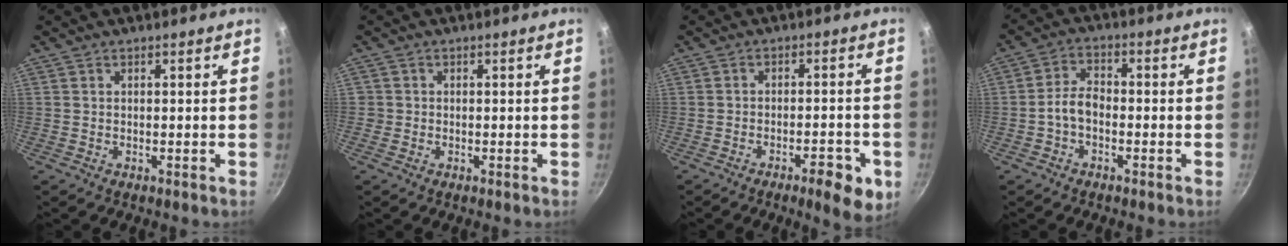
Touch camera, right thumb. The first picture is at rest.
{"total": 1.2, "force": [-0.2, 1.2, 0.0], "torque": [0.006, 0.006, -0.004]}
{"total": 7.6, "force": [-3.7, 2.2, 6.2], "torque": [-0.078, 0.013, -0.049]}
{"total": 5.0, "force": [-1.5, 3.1, 3.6], "torque": [-0.060, 0.024, -0.034]}